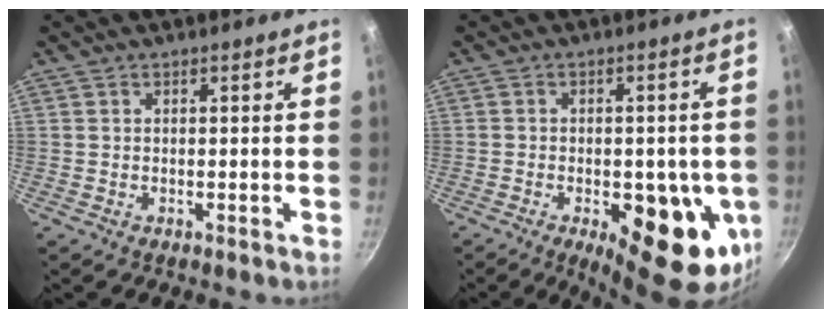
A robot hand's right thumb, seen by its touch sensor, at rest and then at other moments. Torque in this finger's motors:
{"motor_torque": [-0.16, 0.75, 0.97, -0.23, 0.09]}